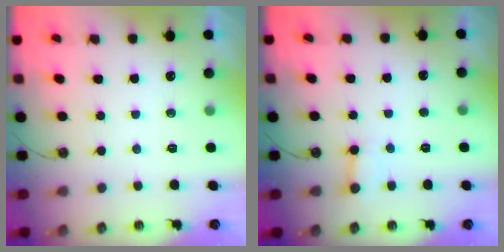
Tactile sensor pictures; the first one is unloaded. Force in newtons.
{"total": 3.0, "press": 3.0, "slide": 0.4}